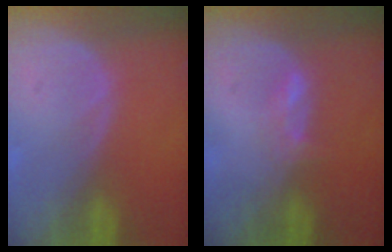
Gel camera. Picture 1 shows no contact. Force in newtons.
{"total": 1.7, "press": 1.7, "slide": 0.6}